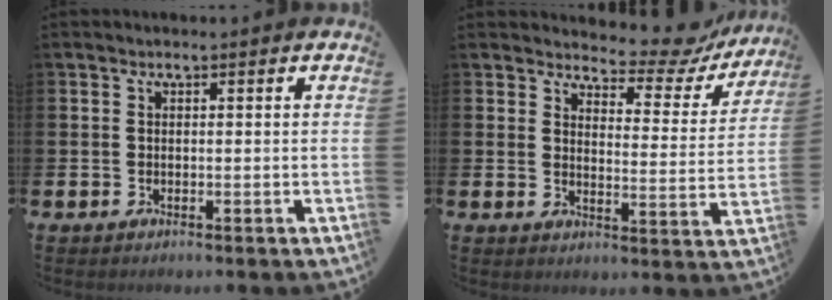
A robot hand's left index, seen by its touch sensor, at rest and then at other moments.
{"total": 5.8, "force": [5.3, 1.8, 1.4], "torque": [-0.028, -0.047, 0.084]}